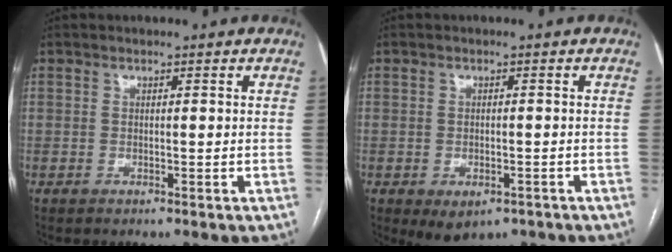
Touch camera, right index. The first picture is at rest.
{"total": 4.7, "force": [-2.8, 2.8, 2.6], "torque": [-0.035, -0.004, -0.030]}